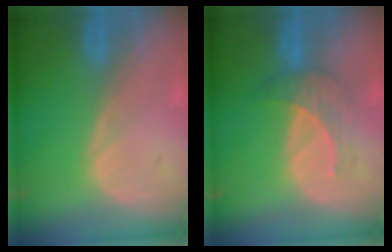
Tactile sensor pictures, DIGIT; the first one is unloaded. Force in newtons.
{"total": 4.0, "press": 4.0, "slide": 0.5}